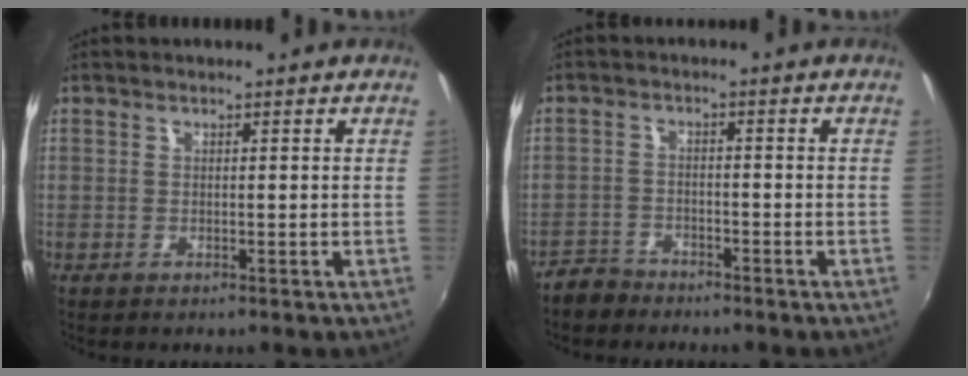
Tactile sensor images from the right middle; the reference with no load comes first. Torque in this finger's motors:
{"motor_torque": [0.38, -0.43, -0.07, 0.00]}